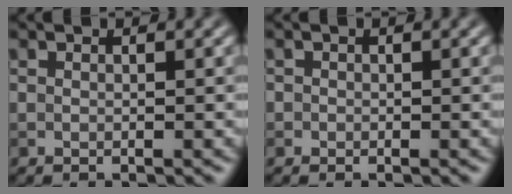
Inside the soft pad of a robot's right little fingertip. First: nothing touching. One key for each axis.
{"total": 0.5, "fx": -0.1, "fy": 0.5, "fz": 0.0, "tx": 0.006, "ty": -0.004, "tz": -0.003}